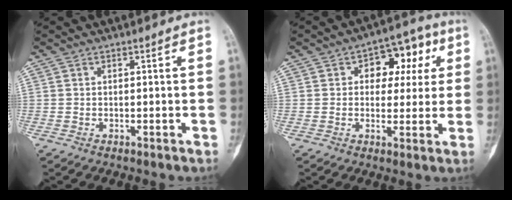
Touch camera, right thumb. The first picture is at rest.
{"total": 10.4, "force": [3.0, 7.0, 7.1], "torque": [-0.041, 0.014, 0.034]}